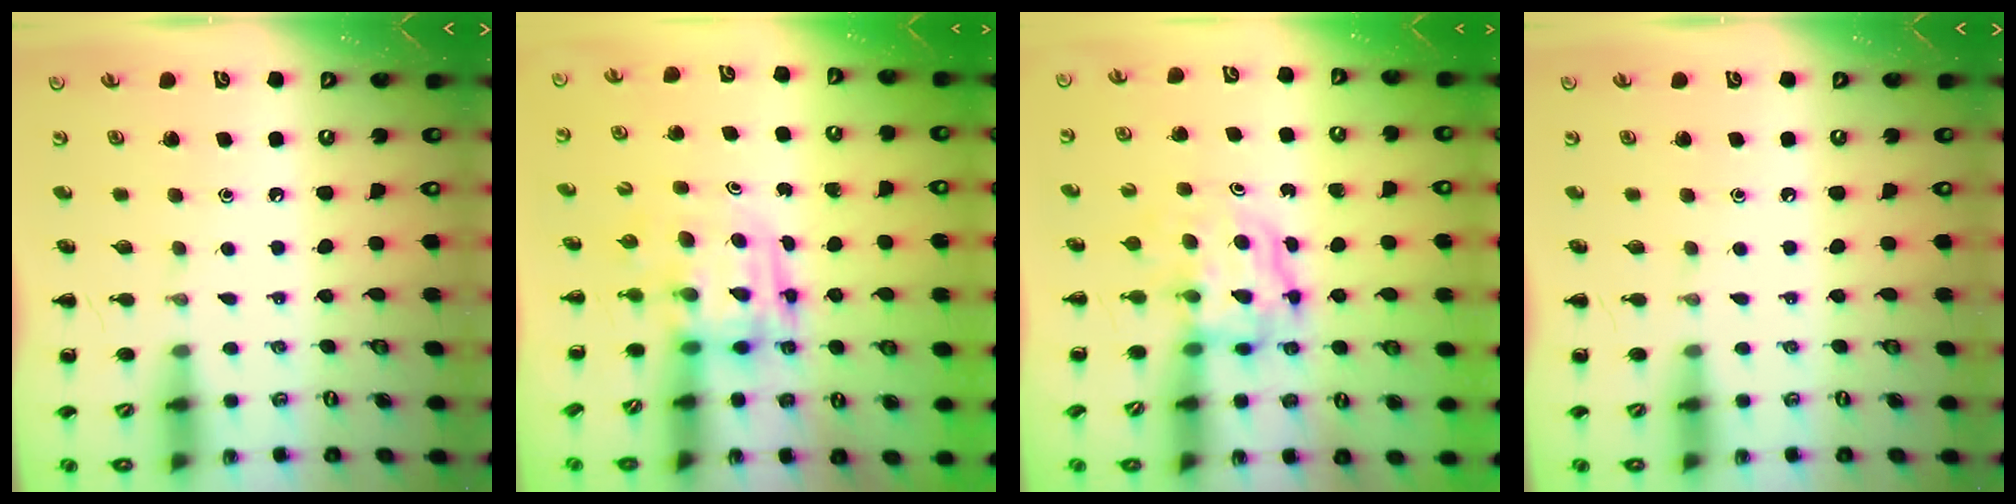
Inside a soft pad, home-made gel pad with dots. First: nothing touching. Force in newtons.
{"total": 3.7, "press": 3.7, "slide": 0.7}
{"total": 4.0, "press": 4.0, "slide": 0.4}
{"total": 0.0}